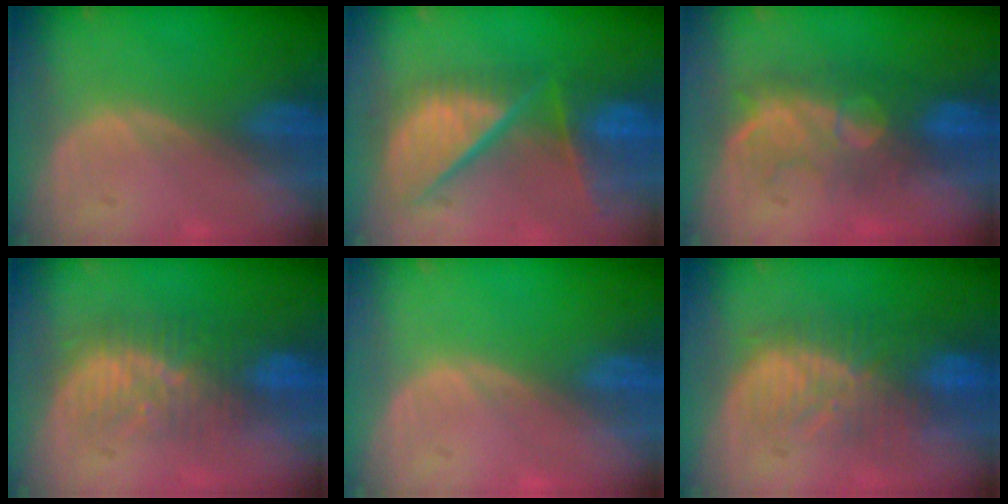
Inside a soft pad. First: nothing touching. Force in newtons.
{"total": 12.3, "press": 10.1, "slide": 7.0}
{"total": 7.9, "press": 7.8, "slide": 1.3}
{"total": 8.3, "press": 7.7, "slide": 3.0}
{"total": 0.0}
{"total": 10.0, "press": 8.8, "slide": 4.6}